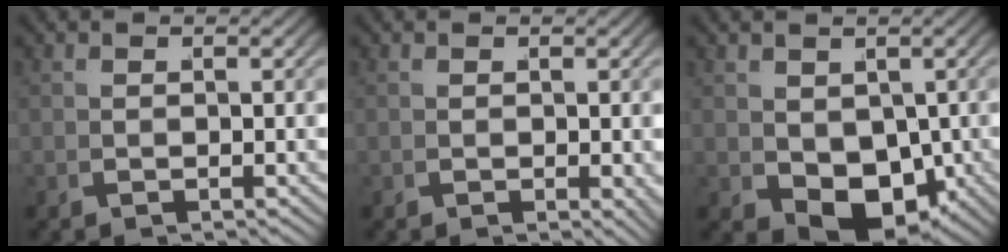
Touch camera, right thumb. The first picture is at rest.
{"total": 1.0, "force": [0.1, 0.5, 0.8], "torque": [-0.010, -0.004, 0.003]}
{"total": 6.5, "force": [-1.1, 4.5, 4.6], "torque": [-0.087, -0.046, 0.016]}